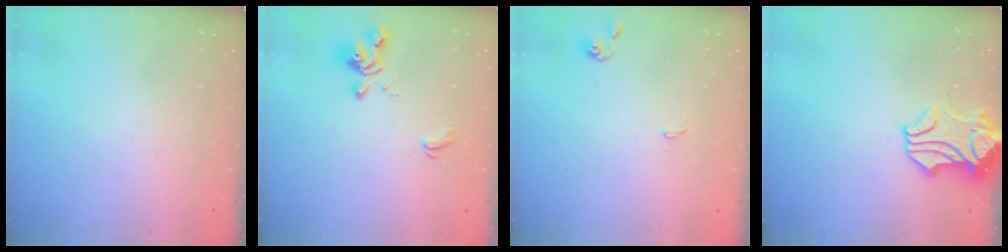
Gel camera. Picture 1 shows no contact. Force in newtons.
{"total": 5.1, "press": 5.0, "slide": 0.9}
{"total": 1.1, "press": 1.1, "slide": 0.2}
{"total": 2.0, "press": 1.5, "slide": 1.4}